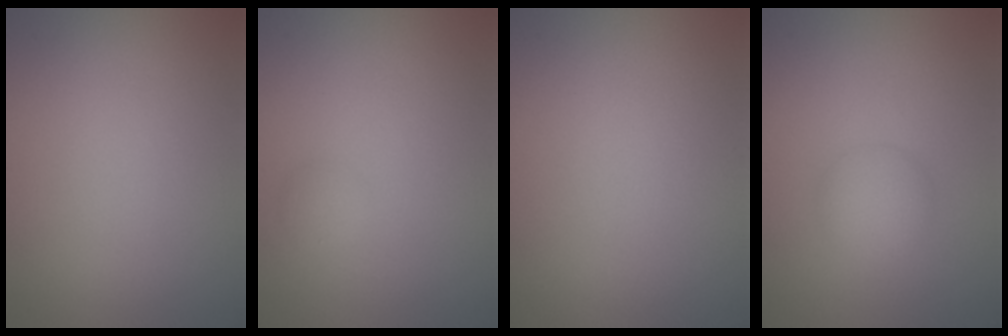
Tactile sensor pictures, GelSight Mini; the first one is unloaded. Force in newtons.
{"total": 0.9, "press": 0.9, "slide": 0.1}
{"total": 0.0}
{"total": 2.2, "press": 2.2, "slide": 0.1}